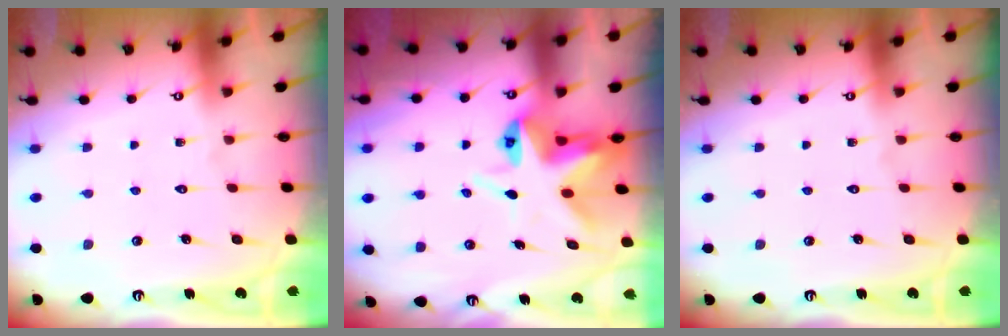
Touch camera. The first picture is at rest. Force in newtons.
{"total": 7.5, "press": 7.5, "slide": 0.4}
{"total": 0.0}